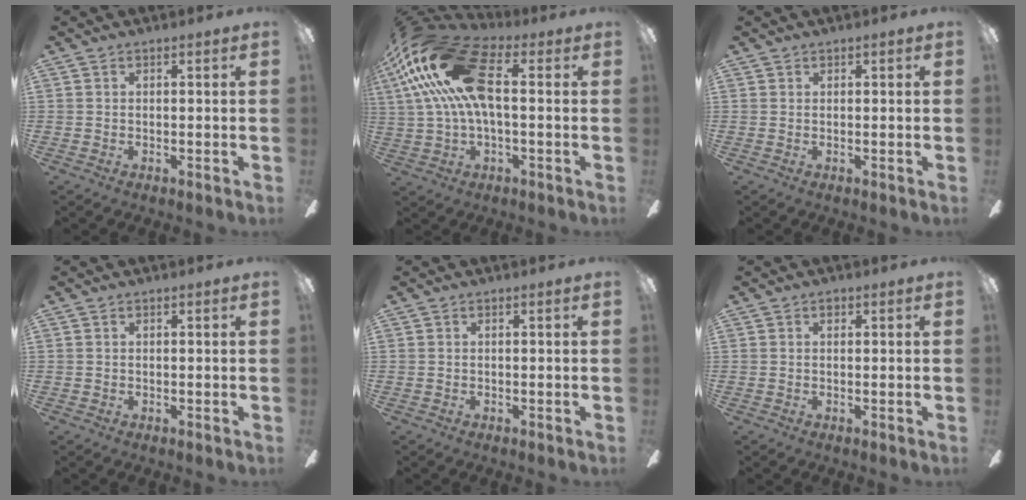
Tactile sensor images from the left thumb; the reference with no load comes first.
{"total": 23.8, "force": [5.0, 12.0, 20.0], "torque": [-0.406, 0.014, 0.086]}
{"total": 0.6, "force": [0.5, 0.2, -0.1], "torque": [0.001, 0.001, 0.009]}
{"total": 0.0}
{"total": 0.0}
{"total": 0.6, "force": [0.2, 0.4, 0.3], "torque": [-0.007, 0.003, 0.004]}